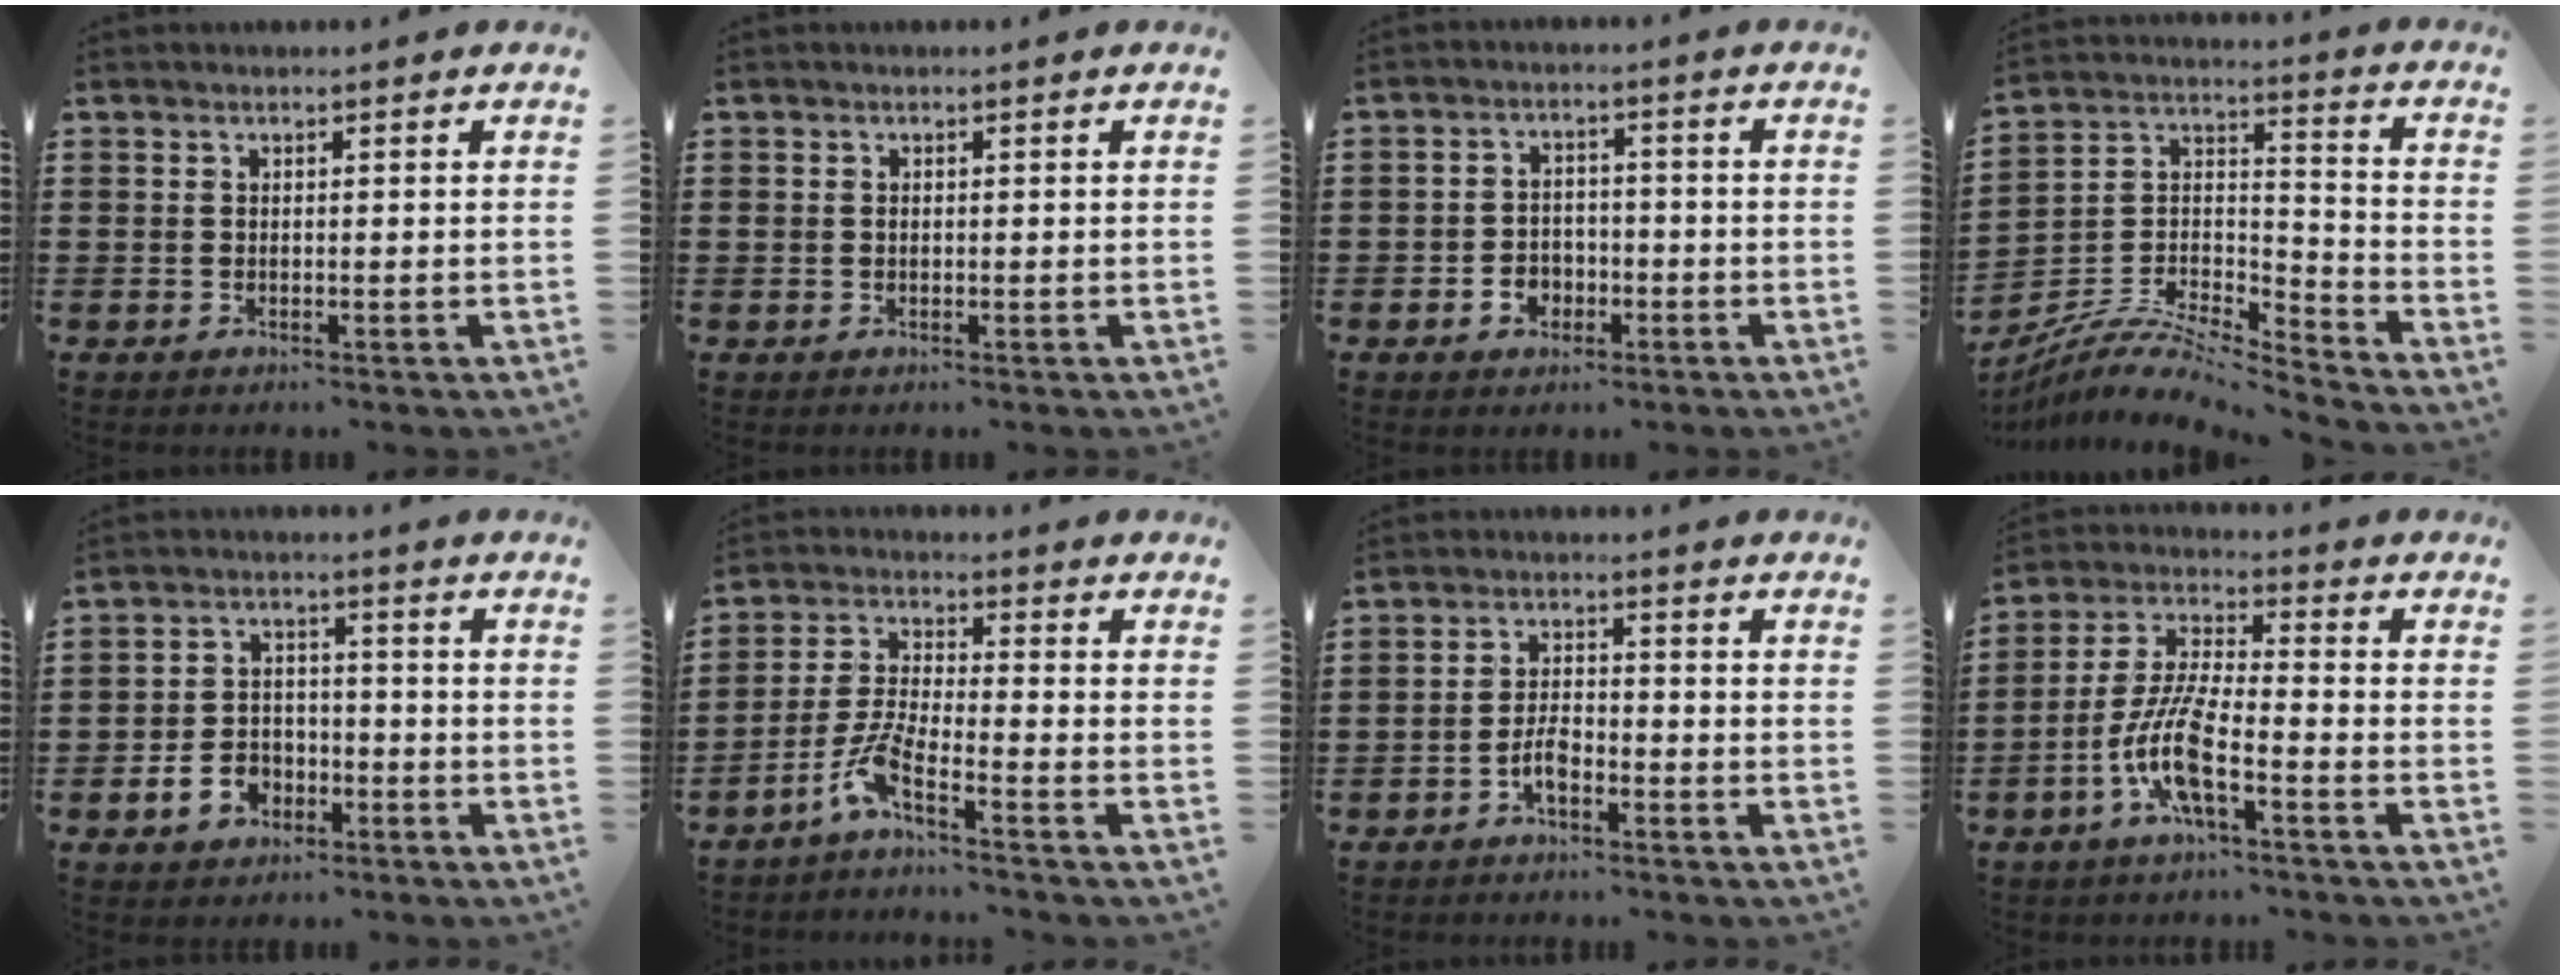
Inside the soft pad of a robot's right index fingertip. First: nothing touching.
{"total": 0.6, "force": [0.0, 0.5, 0.4], "torque": [-0.010, 0.001, 0.000]}
{"total": 3.3, "force": [-1.5, 2.7, 1.1], "torque": [-0.026, 0.006, -0.032]}
{"total": 8.1, "force": [-7.2, 2.1, 3.3], "torque": [-0.076, 0.006, -0.147]}
{"total": 5.2, "force": [-2.6, 4.0, 2.3], "torque": [-0.065, 0.006, -0.055]}
{"total": 5.9, "force": [-4.3, 0.5, 4.1], "torque": [-0.111, -0.017, -0.089]}
{"total": 3.7, "force": [-2.1, 1.6, 2.6], "torque": [-0.062, 0.003, -0.044]}
{"total": 9.5, "force": [-4.4, 2.1, 8.2], "torque": [-0.190, -0.008, -0.088]}